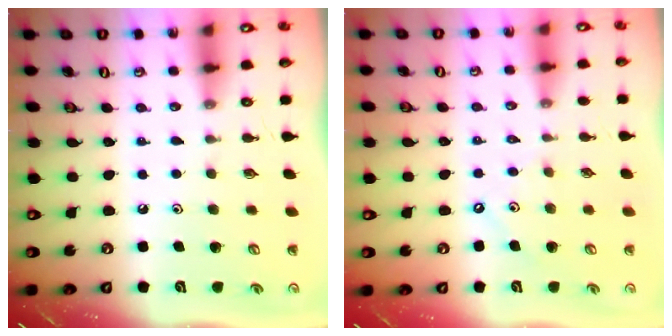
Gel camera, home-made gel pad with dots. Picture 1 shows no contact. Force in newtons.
{"total": 3.6, "press": 3.6, "slide": 0.5}